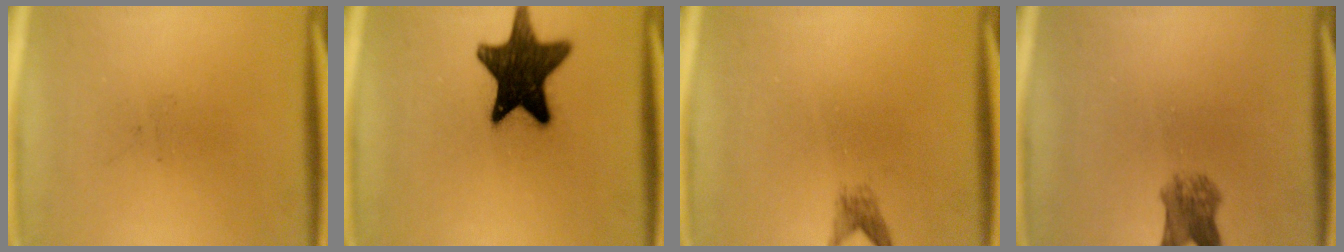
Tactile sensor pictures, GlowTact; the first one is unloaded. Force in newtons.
{"total": 16.2}
{"total": 1.5}
{"total": 4.1}